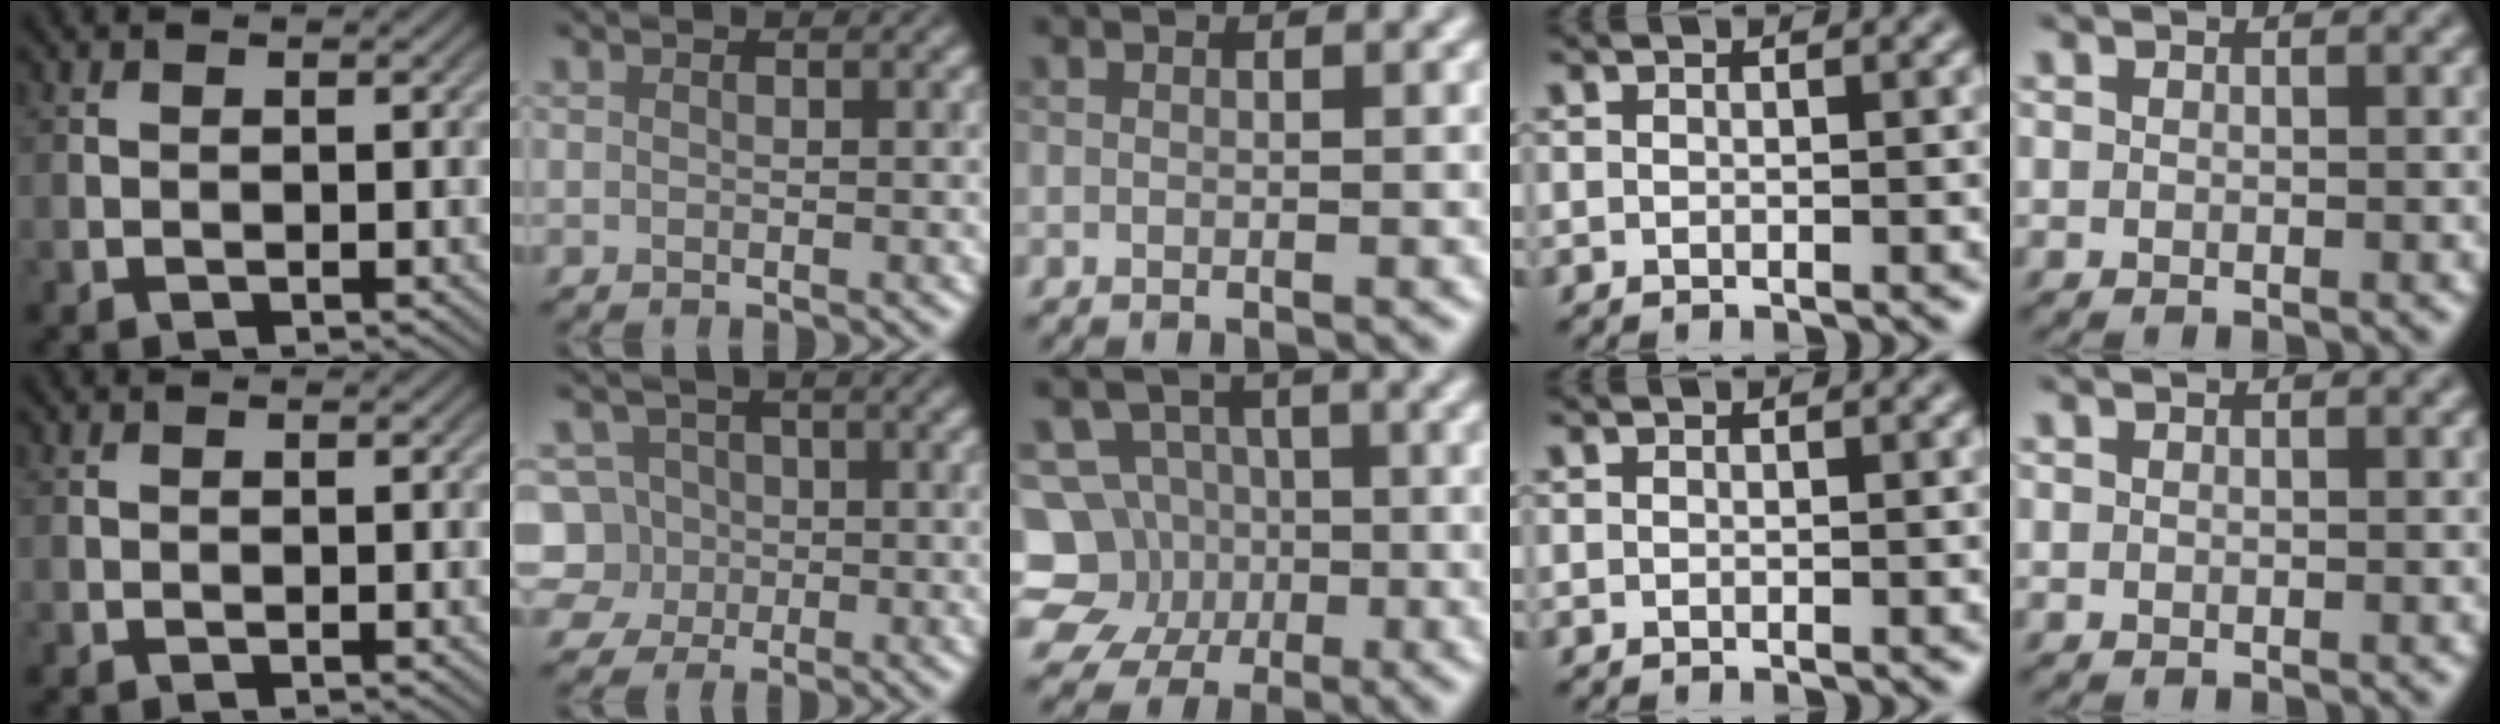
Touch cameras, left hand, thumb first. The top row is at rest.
{"index": {"total": 6.6, "force": [-1.2, 6.0, 2.5], "torque": [-0.040, 0.027, -0.049]}, "middle": {"total": 9.6, "force": [-2.5, 8.9, 2.8], "torque": [-0.046, 0.011, -0.074]}}